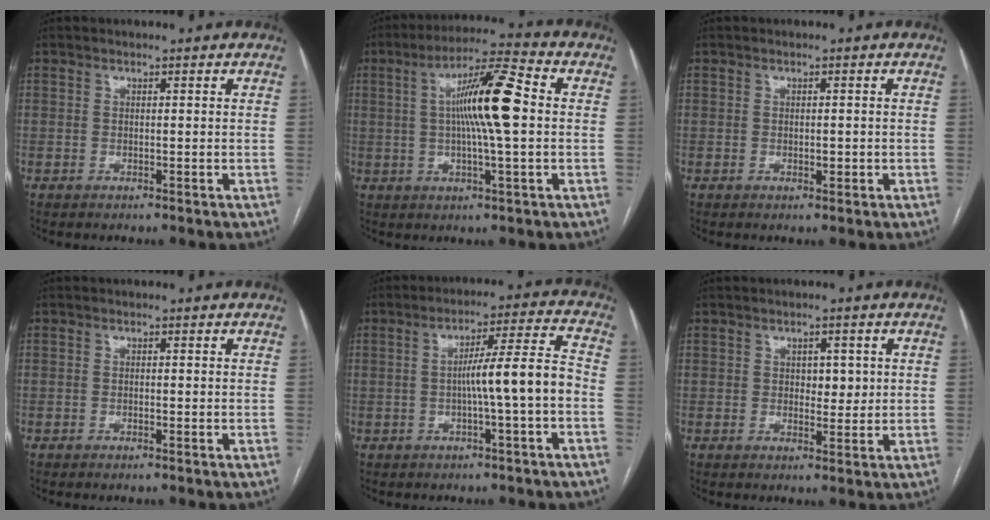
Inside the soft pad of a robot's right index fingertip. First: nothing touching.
{"total": 11.9, "force": [1.0, 0.8, 11.8], "torque": [-0.207, 0.015, 0.012]}
{"total": 1.3, "force": [-0.3, 0.7, 1.1], "torque": [-0.016, 0.000, -0.002]}
{"total": 0.6, "force": [-0.5, 0.0, 0.4], "torque": [-0.010, -0.001, -0.006]}
{"total": 8.4, "force": [-1.8, -0.7, 8.2], "torque": [-0.128, 0.020, -0.025]}
{"total": 2.9, "force": [0.7, 1.8, 2.3], "torque": [-0.025, -0.001, 0.010]}